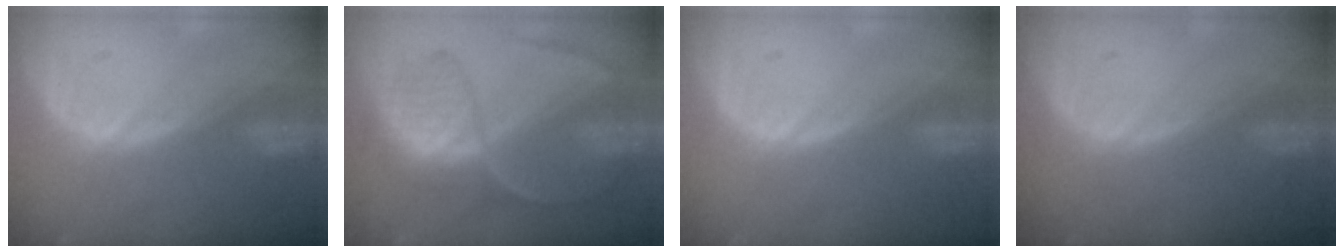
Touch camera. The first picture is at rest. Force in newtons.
{"total": 8.7, "press": 7.5, "slide": 4.5}
{"total": 0.0}
{"total": 0.0}